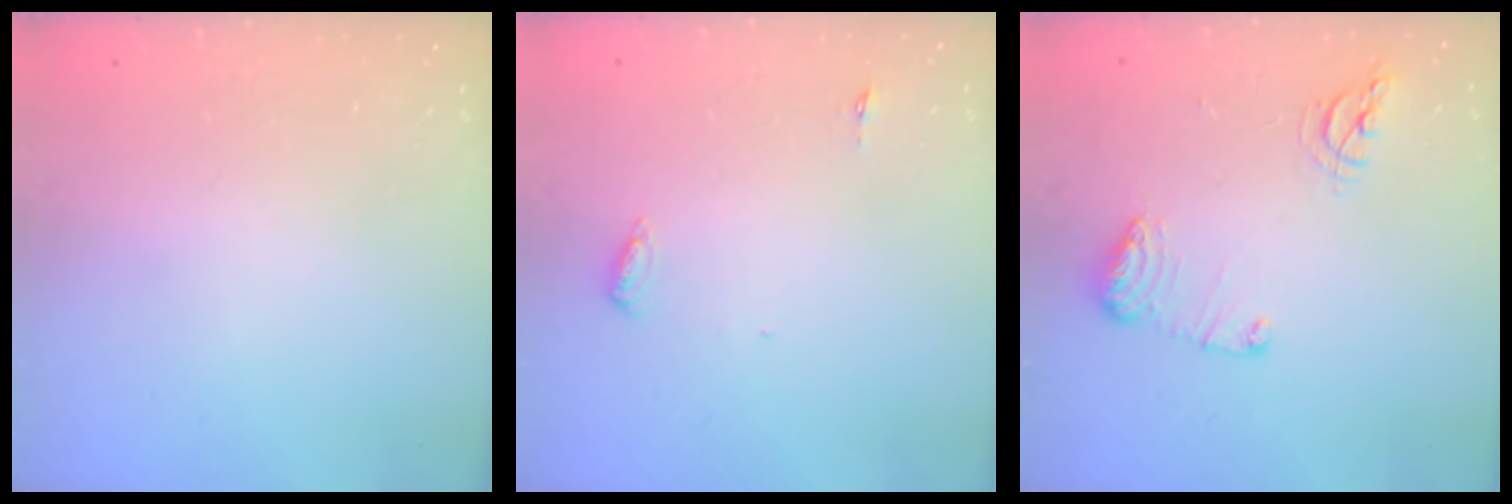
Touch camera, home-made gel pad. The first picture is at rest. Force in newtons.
{"total": 4.7, "press": 4.5, "slide": 1.4}
{"total": 10.5, "press": 10.5, "slide": 1.0}